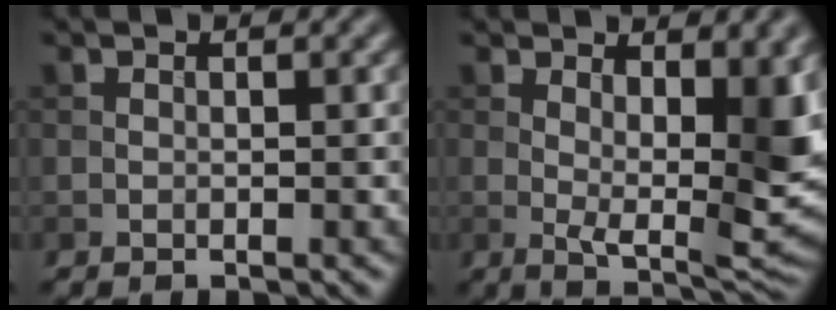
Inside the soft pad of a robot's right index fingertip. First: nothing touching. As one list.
[{"total": 9.3, "force": [1.8, 3.7, 8.4], "torque": [-0.124, -0.017, 0.033]}]